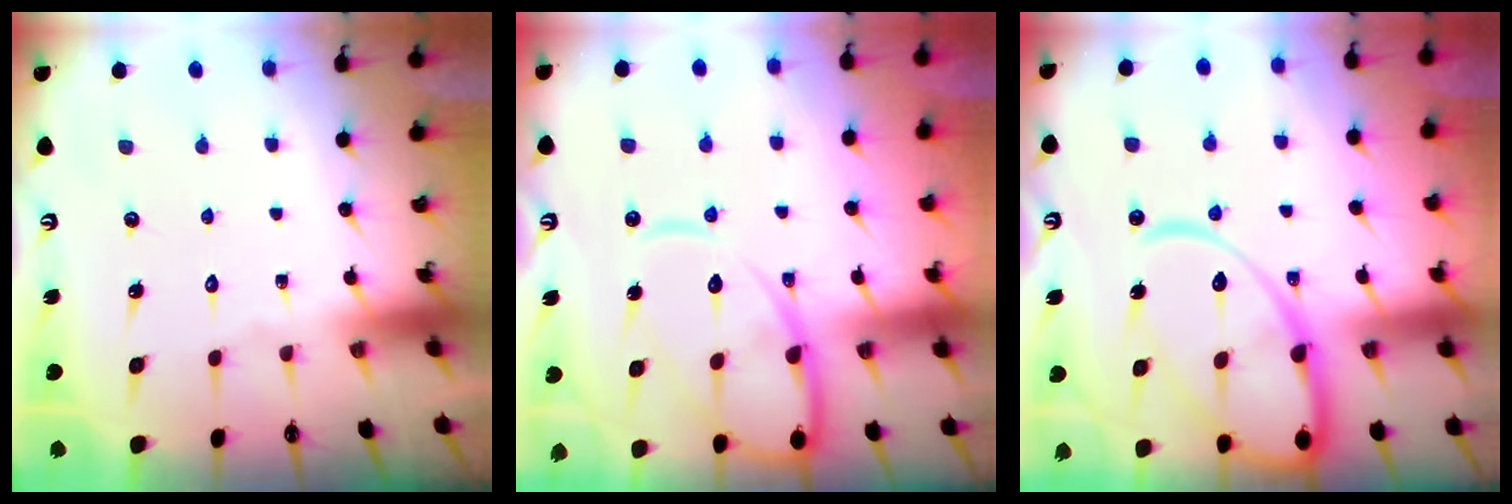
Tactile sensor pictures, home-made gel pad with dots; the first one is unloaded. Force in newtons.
{"total": 13.0, "press": 12.9, "slide": 1.4}
{"total": 17.7, "press": 17.6, "slide": 1.8}